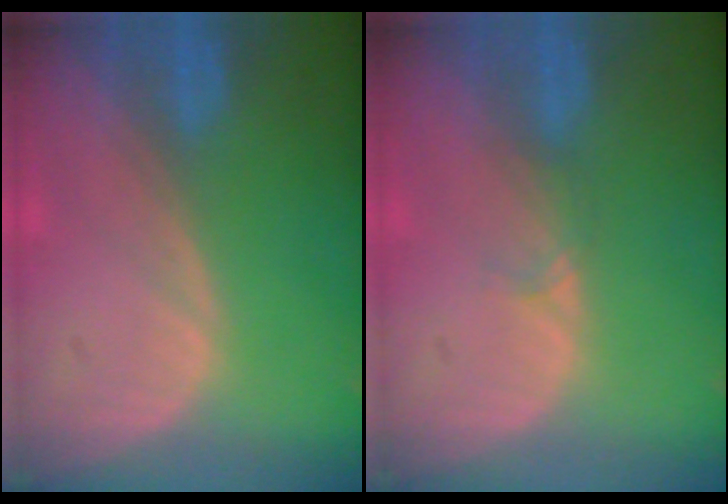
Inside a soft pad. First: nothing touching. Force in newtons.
{"total": 0.9, "press": 0.8, "slide": 0.2}